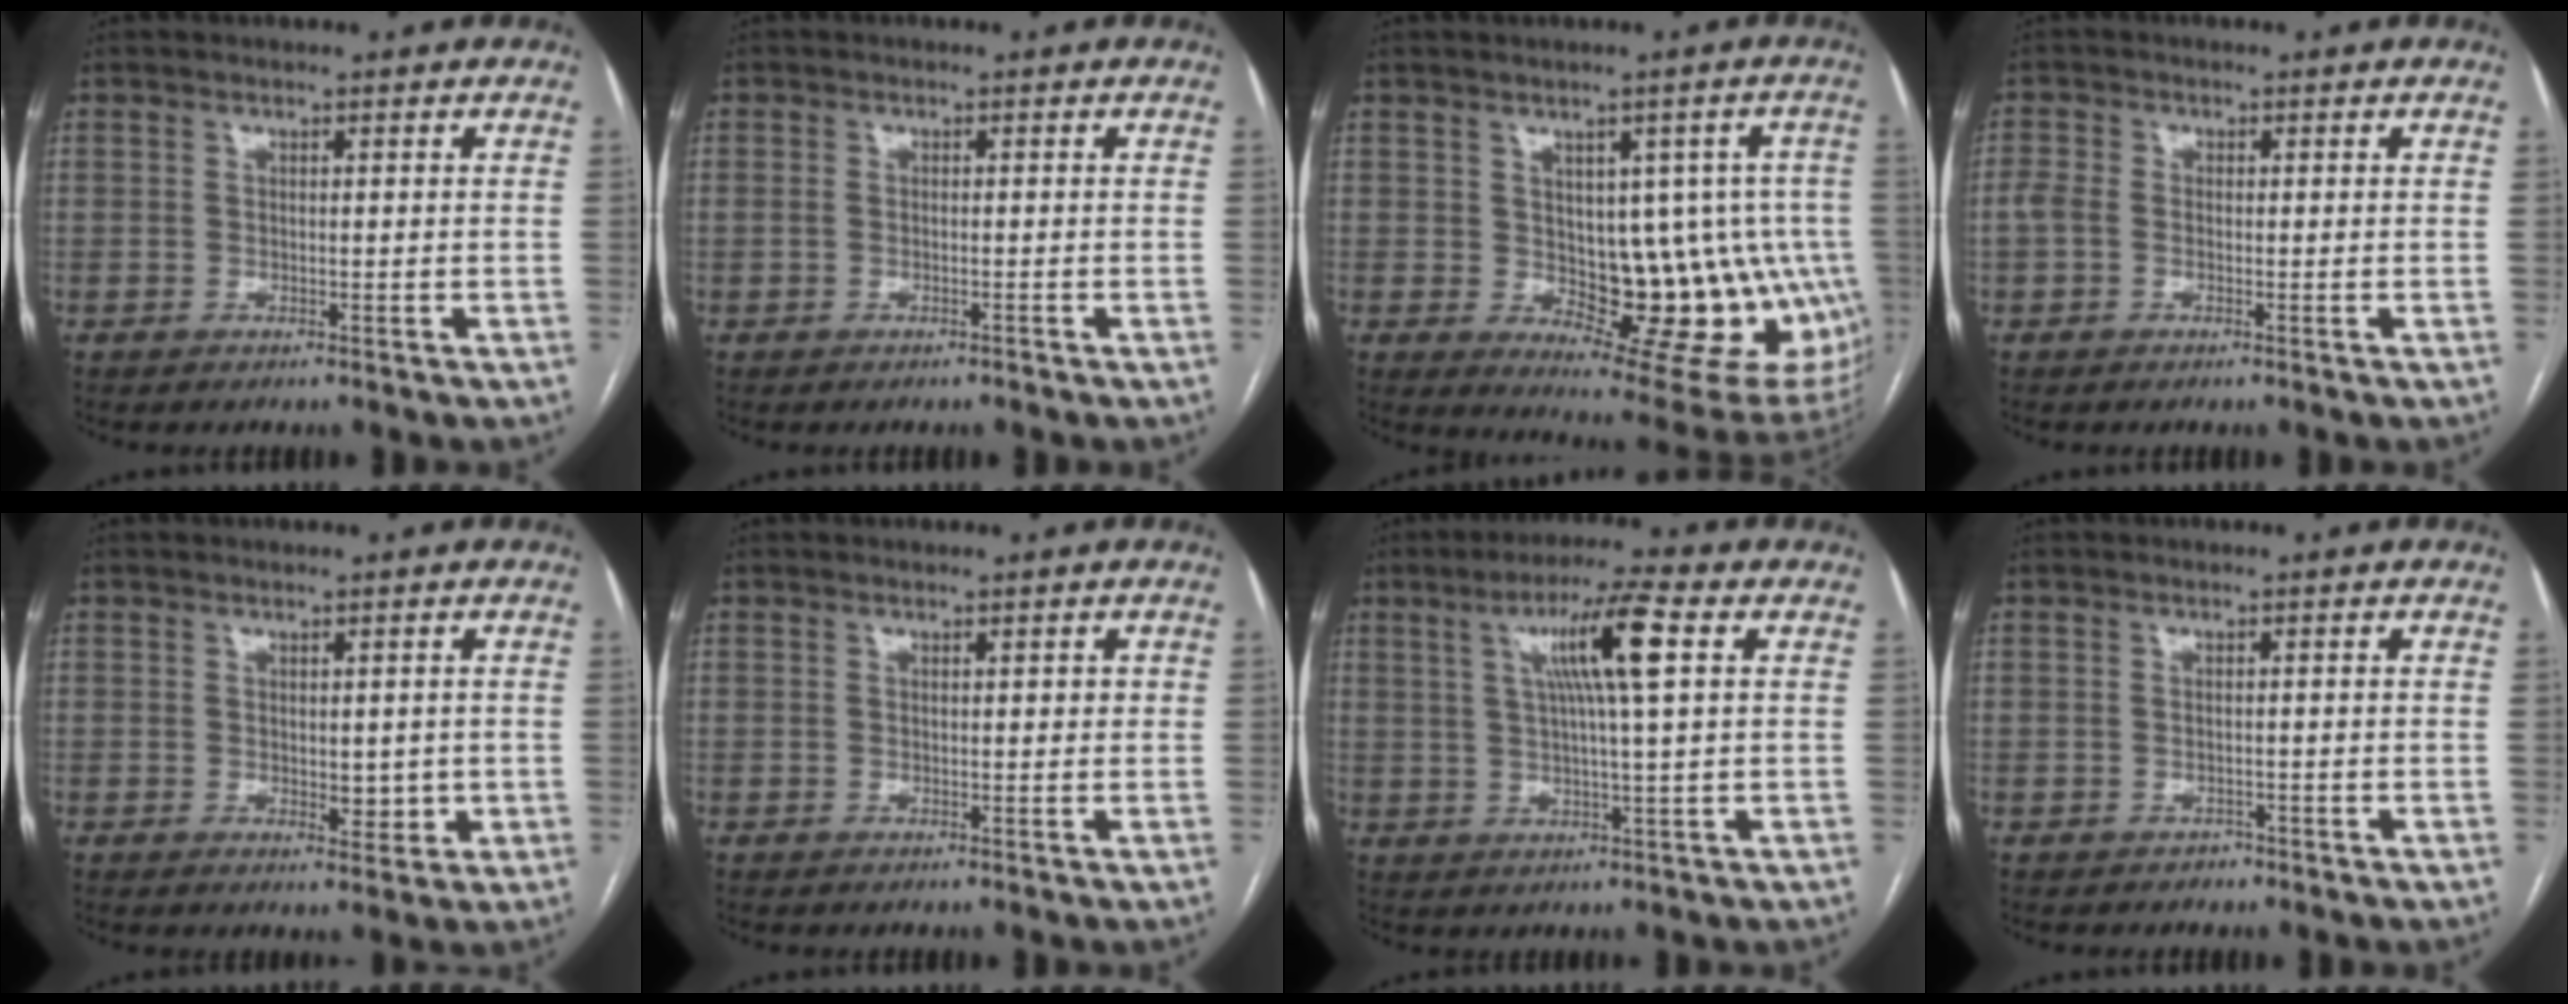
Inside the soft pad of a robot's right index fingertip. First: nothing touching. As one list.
[{"total": 0.7, "force": [-0.5, 0.3, 0.4], "torque": [-0.010, 0.006, -0.005]}, {"total": 16.0, "force": [-1.3, 7.8, 13.9], "torque": [-0.123, 0.017, 0.005]}, {"total": 2.1, "force": [-0.5, 1.6, 1.3], "torque": [-0.036, 0.011, -0.009]}, {"total": 3.3, "force": [-0.3, 1.8, 2.8], "torque": [-0.032, -0.003, 0.003]}, {"total": 0.9, "force": [0.3, 0.4, 0.7], "torque": [-0.009, 0.003, 0.003]}, {"total": 9.2, "force": [2.8, -0.4, 8.7], "torque": [-0.154, 0.009, 0.046]}, {"total": 1.2, "force": [-0.8, 0.9, -0.1], "torque": [-0.003, 0.002, -0.015]}]